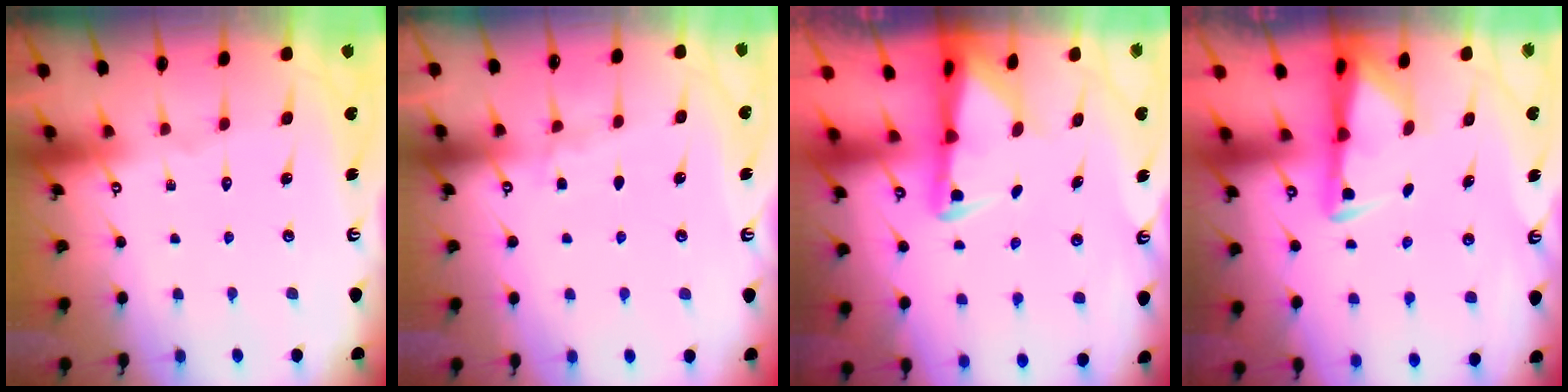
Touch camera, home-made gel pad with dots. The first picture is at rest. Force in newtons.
{"total": 4.6, "press": 4.6, "slide": 0.5}
{"total": 2.9, "press": 2.8, "slide": 0.6}
{"total": 2.8, "press": 2.8, "slide": 0.5}